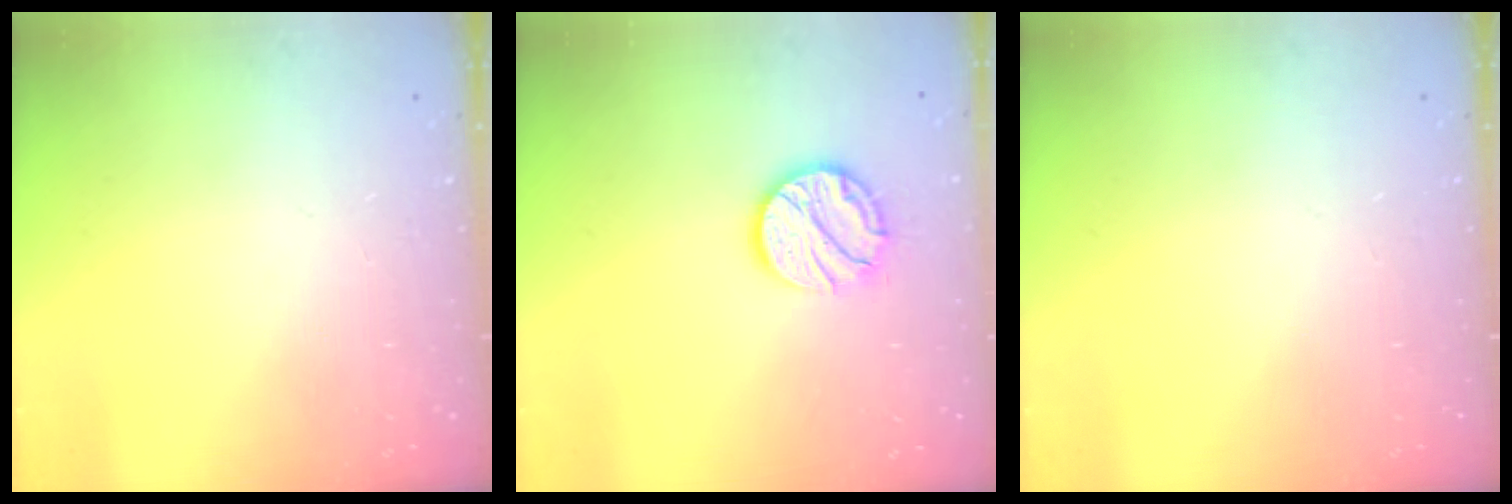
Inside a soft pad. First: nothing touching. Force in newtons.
{"total": 11.5, "press": 11.5, "slide": 0.5}
{"total": 0.0}